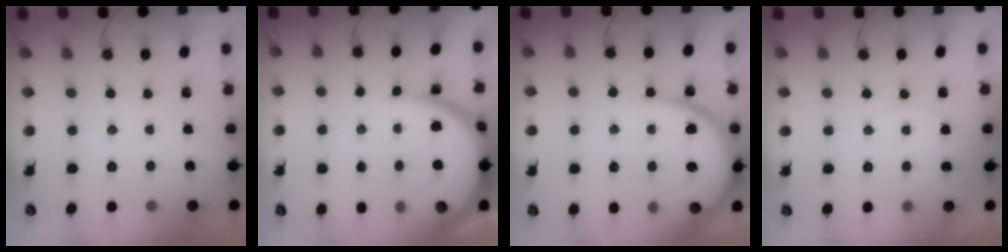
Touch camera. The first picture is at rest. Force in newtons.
{"total": 12.6, "press": 12.6, "slide": 0.9}
{"total": 13.3, "press": 13.2, "slide": 1.4}
{"total": 4.2, "press": 3.9, "slide": 1.6}